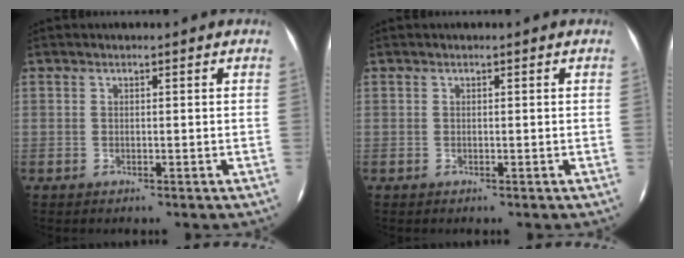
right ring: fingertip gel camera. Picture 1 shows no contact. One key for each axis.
{"total": 0.0}